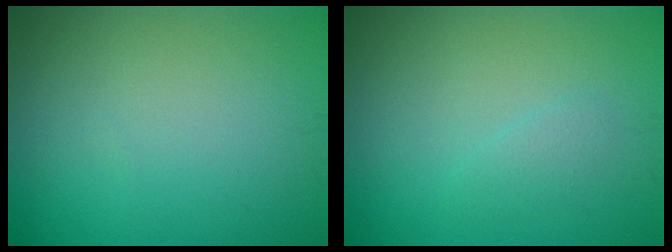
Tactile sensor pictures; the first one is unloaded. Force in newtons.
{"total": 1.0, "press": 1.0, "slide": 0.1}